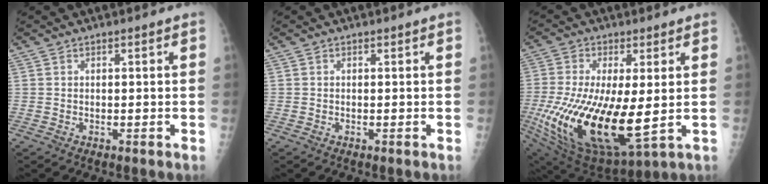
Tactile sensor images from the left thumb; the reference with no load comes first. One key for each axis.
{"total": 0.0}
{"total": 22.6, "fx": -2.6, "fy": 8.5, "fz": 20.8, "tx": -0.438, "ty": -0.047, "tz": -0.023}